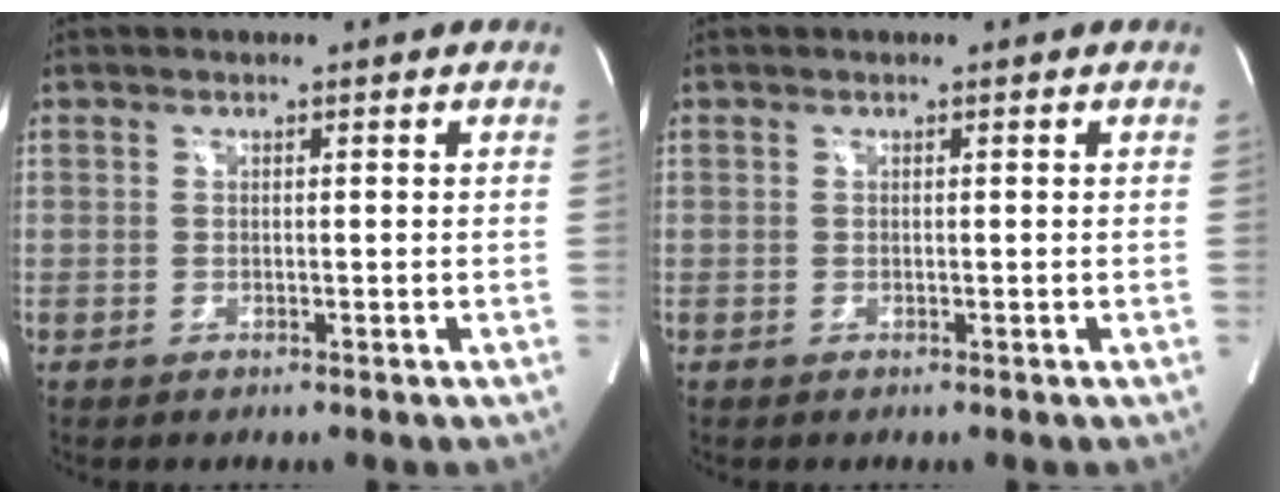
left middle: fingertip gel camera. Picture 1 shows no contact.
{"total": 0.0}